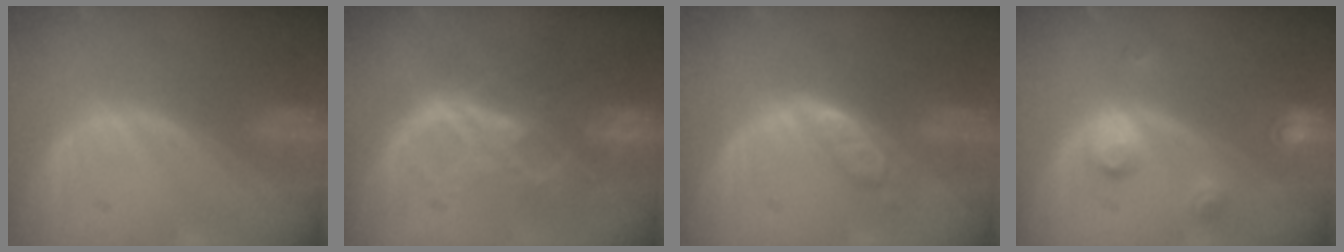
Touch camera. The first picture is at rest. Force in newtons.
{"total": 8.6, "press": 7.5, "slide": 4.2}
{"total": 5.3, "press": 4.6, "slide": 2.6}
{"total": 3.5, "press": 3.2, "slide": 1.4}